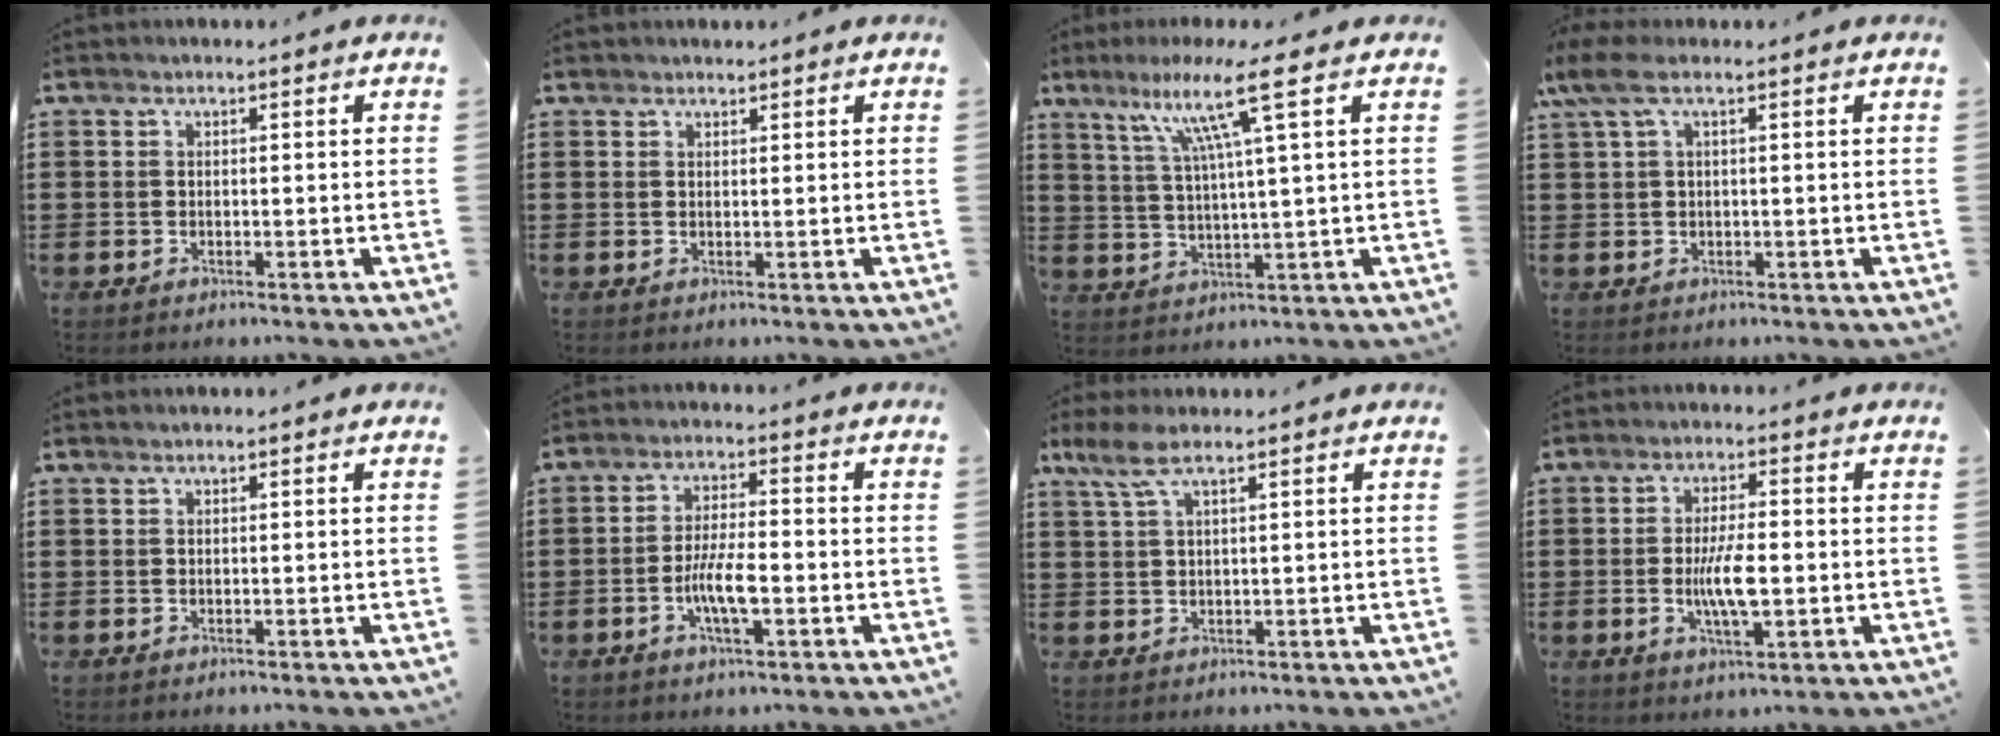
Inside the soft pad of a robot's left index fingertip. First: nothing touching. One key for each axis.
{"total": 1.0, "fx": 0.9, "fy": 0.3, "fz": 0.0, "tx": -0.001, "ty": 0.001, "tz": 0.019}
{"total": 9.9, "fx": 5.1, "fy": -0.4, "fz": 8.5, "tx": -0.170, "ty": -0.002, "tz": 0.080}
{"total": 4.1, "fx": 0.7, "fy": 1.1, "fz": 3.9, "tx": -0.097, "ty": -0.006, "tz": 0.006}
{"total": 0.0}
{"total": 6.5, "fx": -1.8, "fy": 1.8, "fz": 6.0, "tx": -0.120, "ty": 0.000, "tz": -0.035}
{"total": 4.2, "fx": 2.3, "fy": 0.9, "fz": 3.5, "tx": -0.080, "ty": 0.001, "tz": 0.040}
{"total": 7.0, "fx": -0.8, "fy": 2.1, "fz": 6.6, "tx": -0.136, "ty": -0.002, "tz": -0.019}